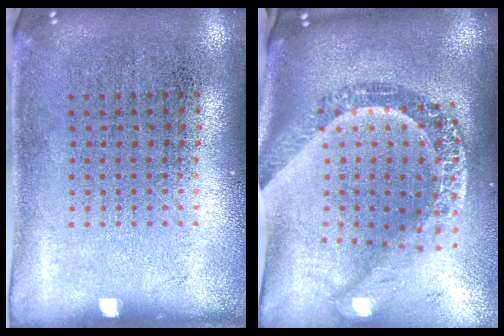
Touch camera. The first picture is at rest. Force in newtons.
{"total": 3.1, "press": 2.3, "slide": 2.0}